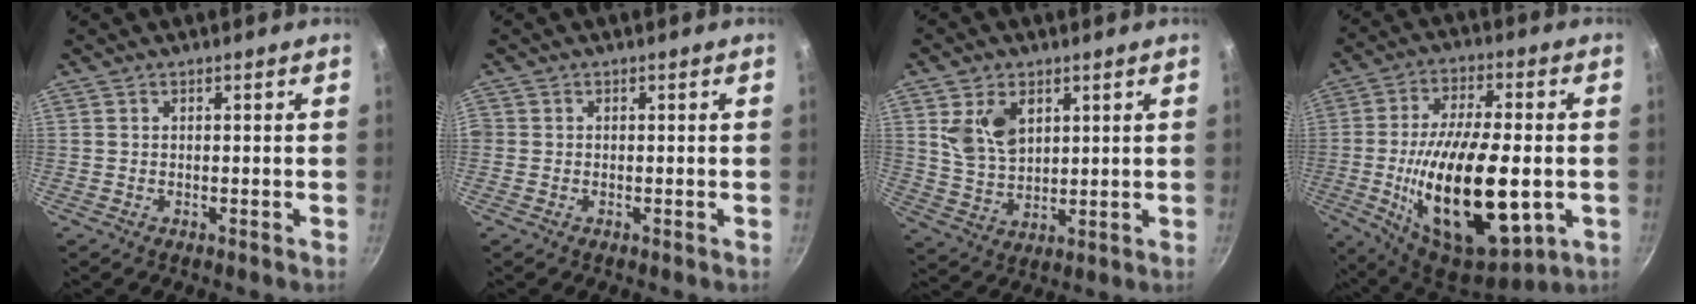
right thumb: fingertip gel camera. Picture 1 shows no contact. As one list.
[{"total": 0.6, "force": [-0.2, 0.6, 0.2], "torque": [-0.005, 0.001, -0.005]}, {"total": 9.2, "force": [3.3, 6.2, 6.1], "torque": [-0.097, -0.020, 0.070]}, {"total": 26.0, "force": [-4.4, 11.4, 22.9], "torque": [-0.383, 0.006, -0.061]}]